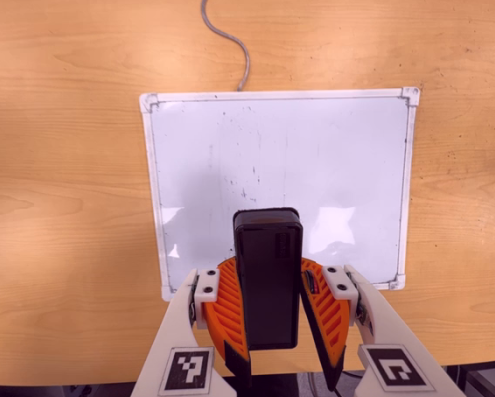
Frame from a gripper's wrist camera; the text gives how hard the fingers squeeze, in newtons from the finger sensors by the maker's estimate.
{"total": 9.5, "left": 9.7, "right": 9.3}